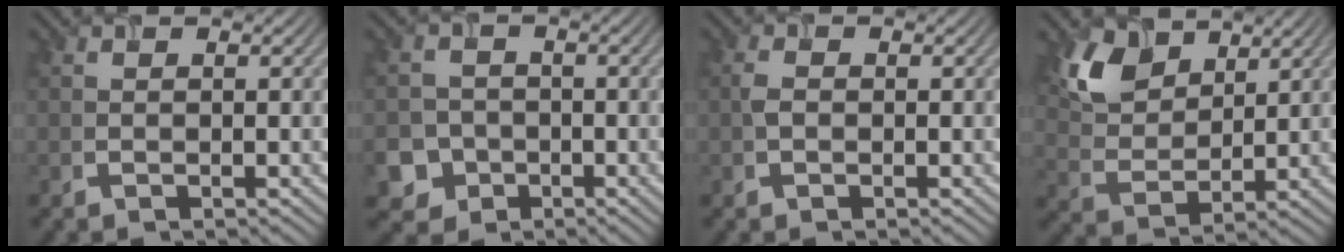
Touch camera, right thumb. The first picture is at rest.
{"total": 5.4, "force": [-2.5, 4.6, 1.2], "torque": [-0.022, -0.008, -0.067]}
{"total": 1.1, "force": [-0.2, 0.8, 0.8], "torque": [-0.016, 0.004, -0.006]}
{"total": 7.8, "force": [4.8, 4.4, 4.2], "torque": [-0.102, -0.001, 0.097]}